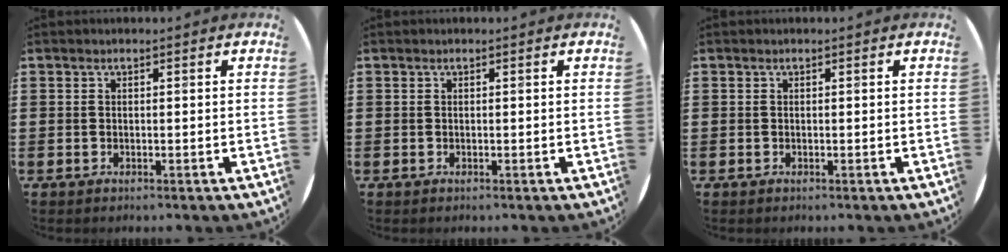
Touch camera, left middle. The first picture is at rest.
{"total": 0.0}
{"total": 0.0}